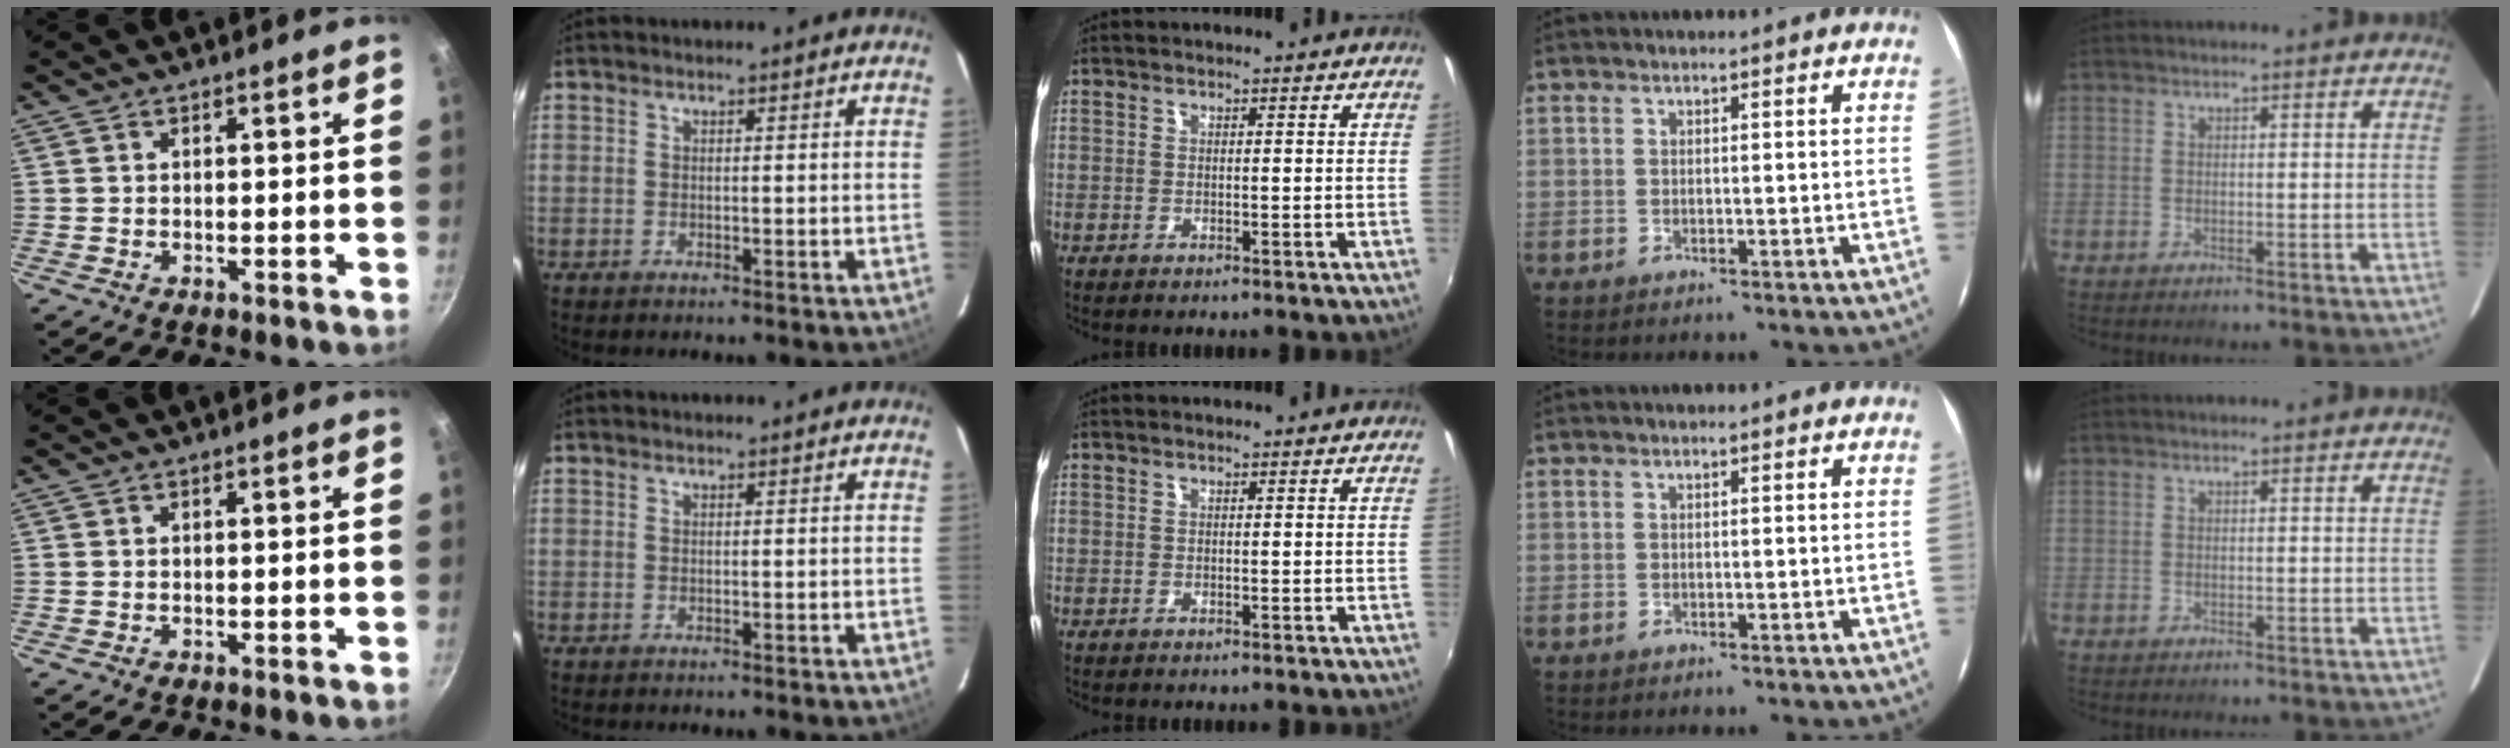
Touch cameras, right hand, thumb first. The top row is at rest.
{}